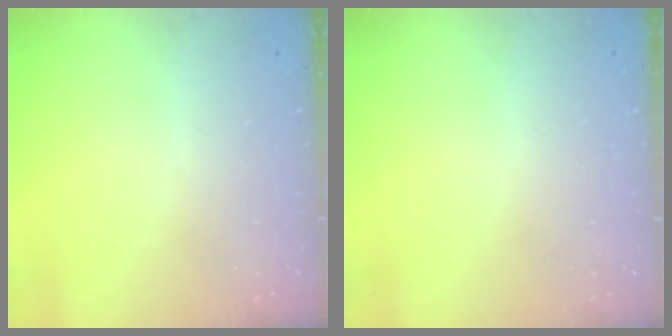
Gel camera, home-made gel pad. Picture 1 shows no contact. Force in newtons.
{"total": 2.4, "press": 2.4, "slide": 0.2}